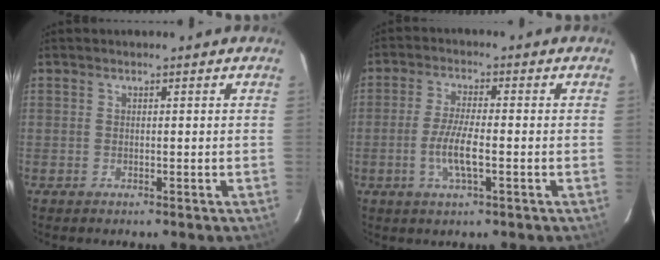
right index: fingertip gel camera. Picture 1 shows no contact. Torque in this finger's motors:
{"motor_torque": [0.95, -0.50, 0.63, 0.13]}